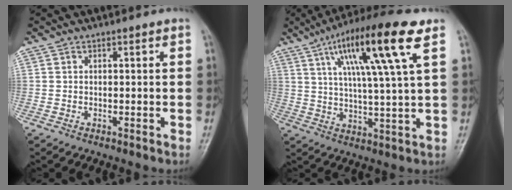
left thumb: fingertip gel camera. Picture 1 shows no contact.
{"total": 16.9, "force": [7.4, 1.8, 15.1], "torque": [-0.263, -0.009, 0.121]}